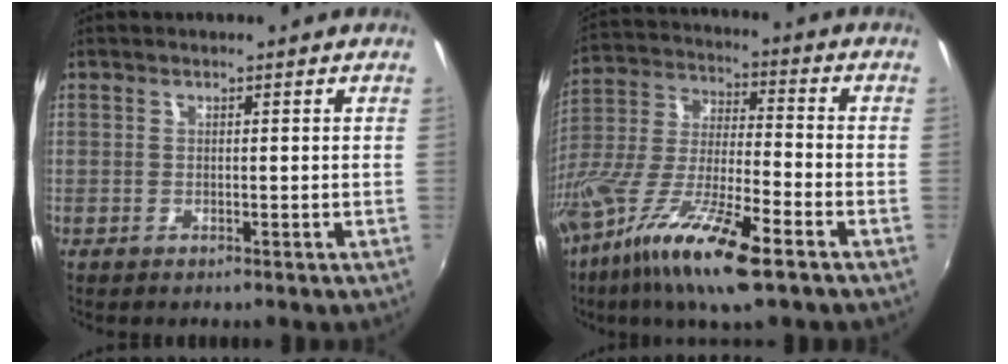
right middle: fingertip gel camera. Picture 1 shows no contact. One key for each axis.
{"total": 19.1, "fx": -11.3, "fy": 3.4, "fz": 15.0, "tx": -0.302, "ty": -0.049, "tz": -0.216}